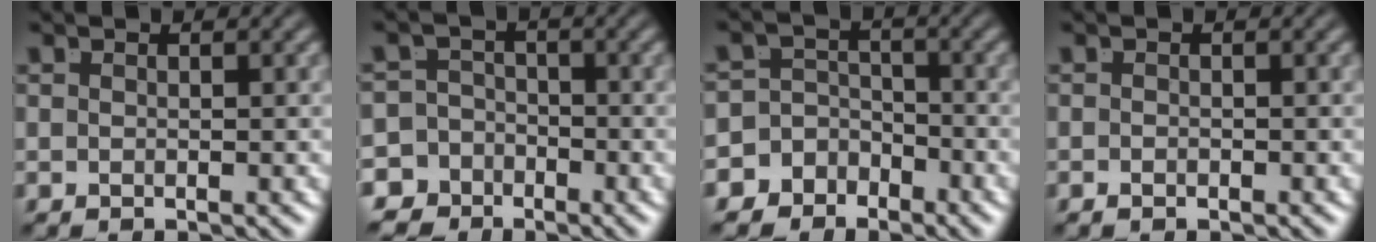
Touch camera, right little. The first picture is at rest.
{"total": 8.8, "force": [-4.3, 7.4, 1.8], "torque": [-0.048, -0.043, -0.076]}
{"total": 7.8, "force": [-3.9, 6.4, 2.1], "torque": [-0.053, -0.028, -0.068]}
{"total": 0.9, "force": [-0.7, -0.5, 0.1], "torque": [-0.001, -0.010, -0.007]}